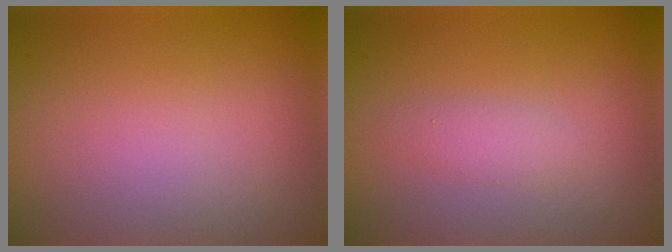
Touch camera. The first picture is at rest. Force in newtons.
{"total": 1.3, "press": 1.3, "slide": 0.0}